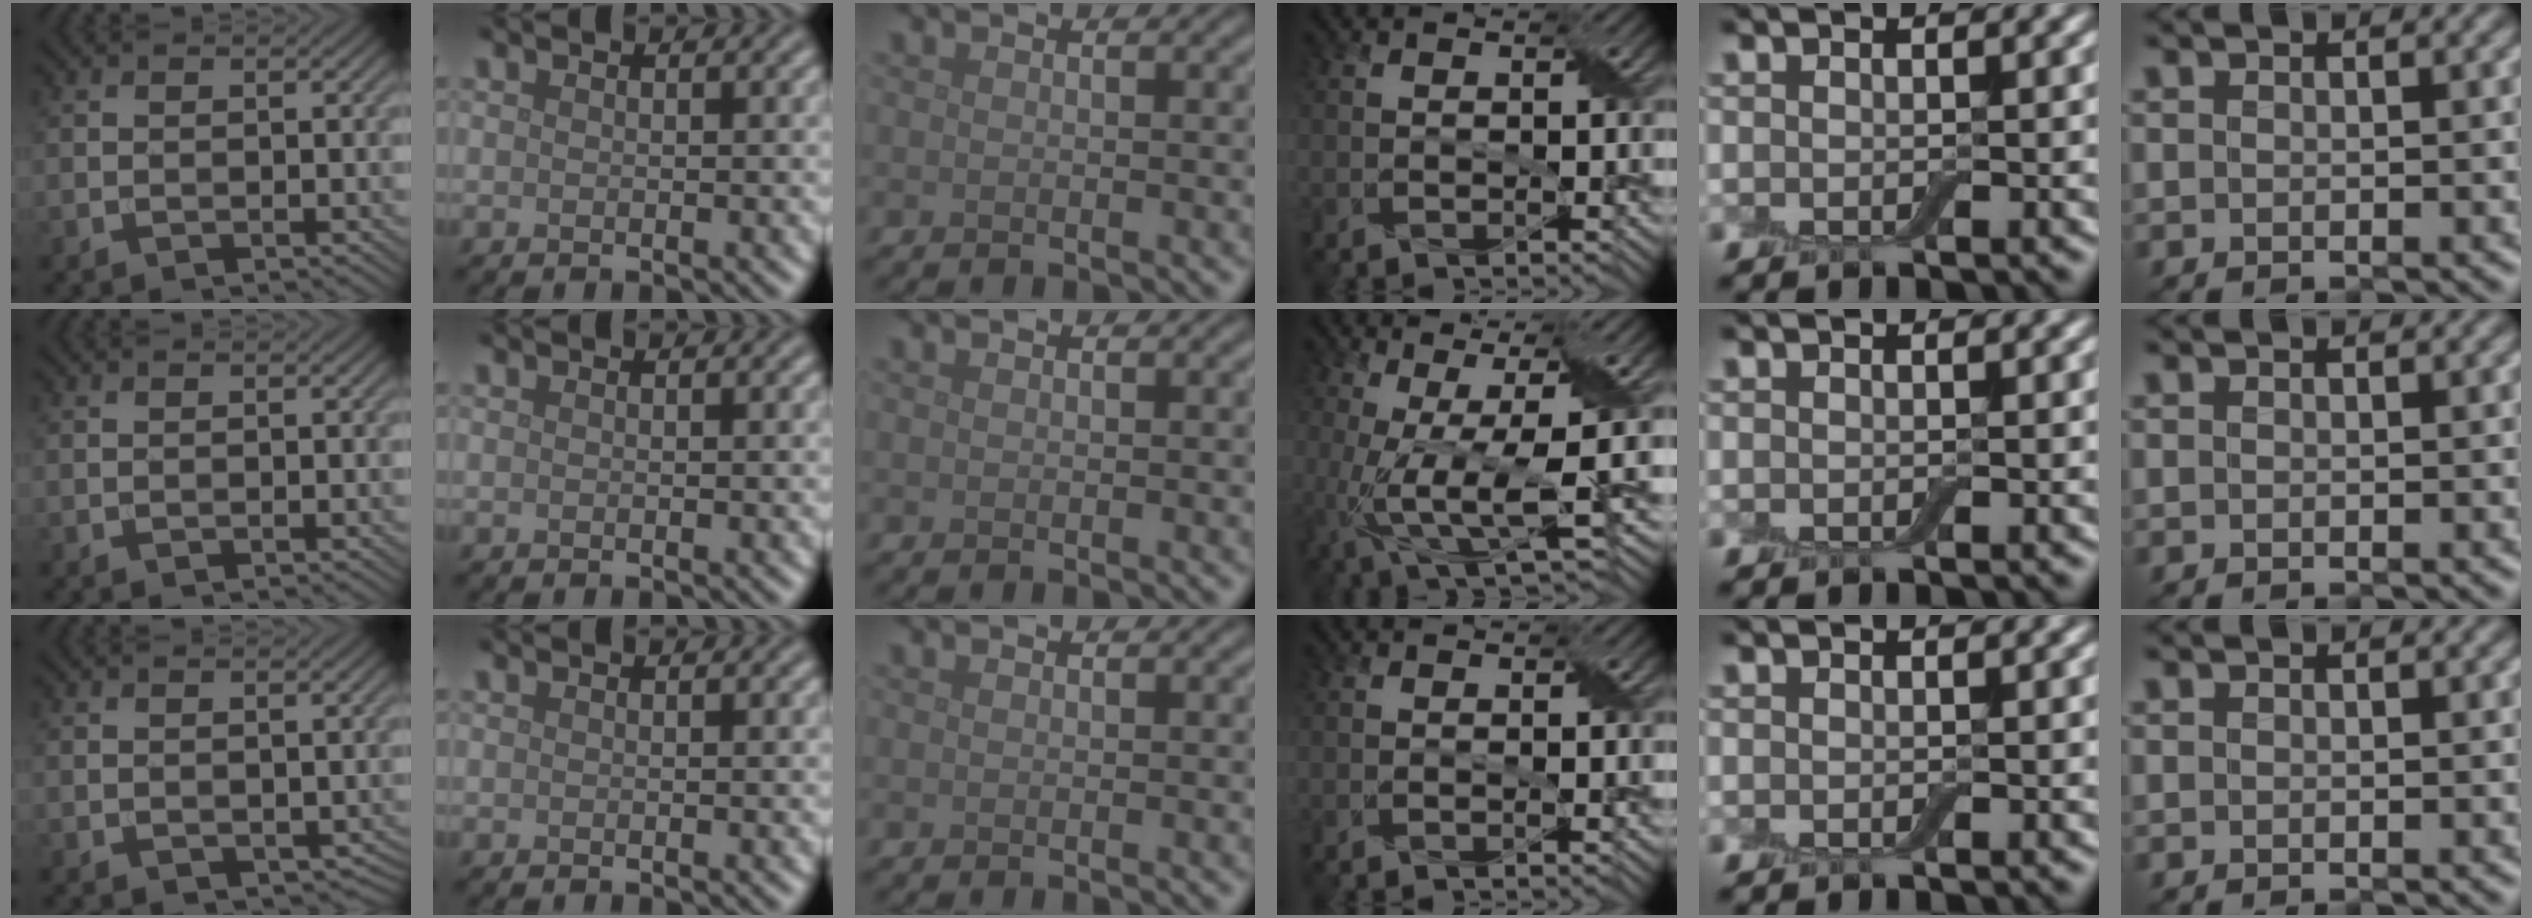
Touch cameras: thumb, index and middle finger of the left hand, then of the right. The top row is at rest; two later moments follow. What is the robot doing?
{"motion": "peel", "object": "aluminum foil"}